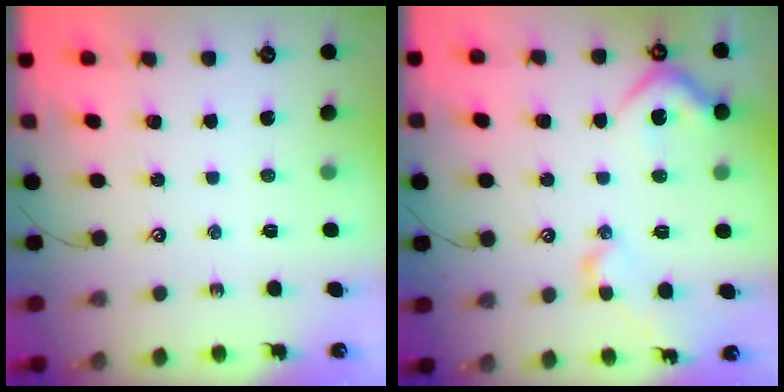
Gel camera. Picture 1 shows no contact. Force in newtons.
{"total": 8.3, "press": 8.1, "slide": 1.5}